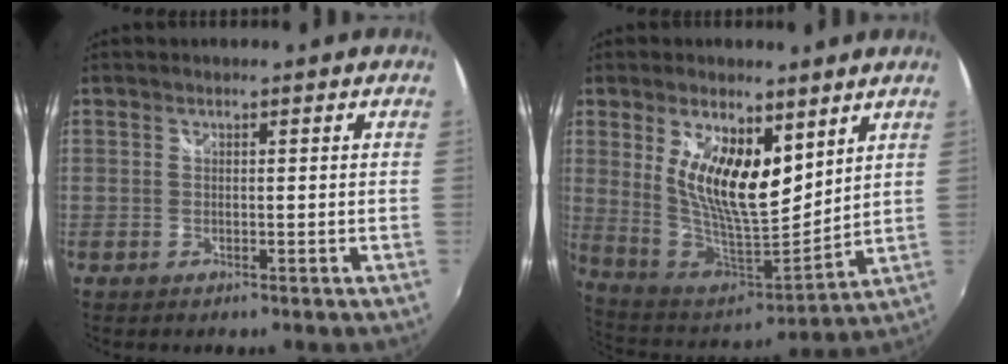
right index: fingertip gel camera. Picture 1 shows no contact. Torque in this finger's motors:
{"motor_torque": [0.90, 0.57, 0.89, 0.21]}